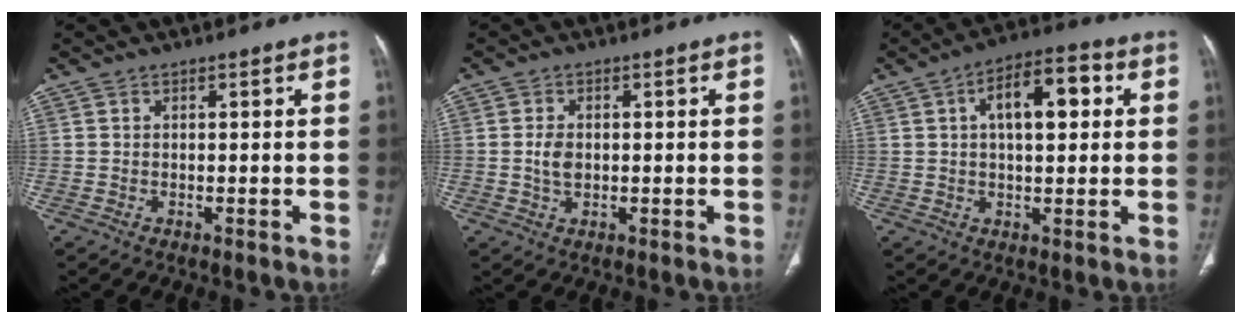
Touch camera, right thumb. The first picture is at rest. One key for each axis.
{"total": 3.3, "fx": 0.0, "fy": 2.2, "fz": 2.4, "tx": -0.045, "ty": 0.003, "tz": 0.001}
{"total": 10.7, "fx": 2.7, "fy": 5.0, "fz": 9.1, "tx": -0.124, "ty": 0.018, "tz": 0.034}